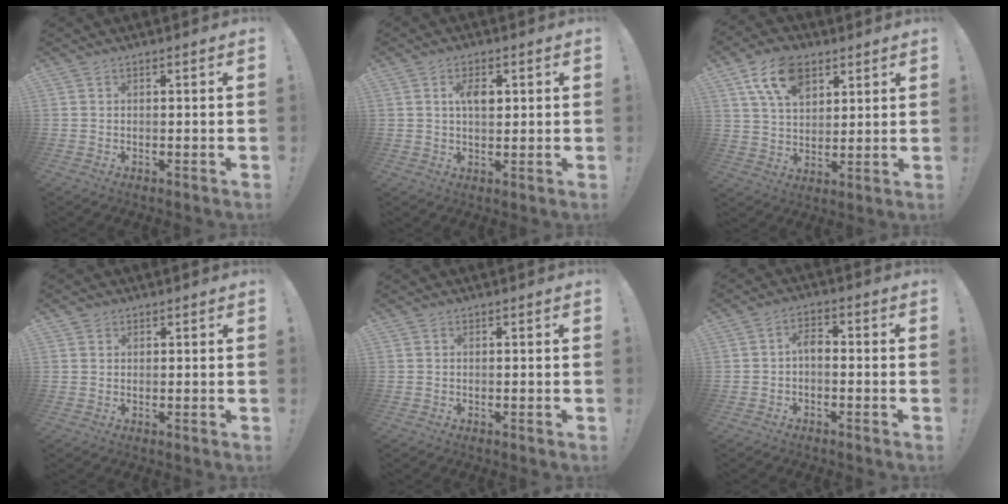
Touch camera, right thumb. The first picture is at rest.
{"total": 4.9, "force": [1.8, 2.6, 3.8], "torque": [-0.056, -0.003, 0.024]}
{"total": 13.4, "force": [7.3, 8.1, 7.8], "torque": [-0.134, -0.016, 0.139]}
{"total": 1.6, "force": [1.1, 1.1, 0.2], "torque": [0.000, -0.004, 0.020]}
{"total": 0.0}
{"total": 3.3, "force": [-0.6, 1.8, 2.7], "torque": [-0.058, 0.004, -0.015]}